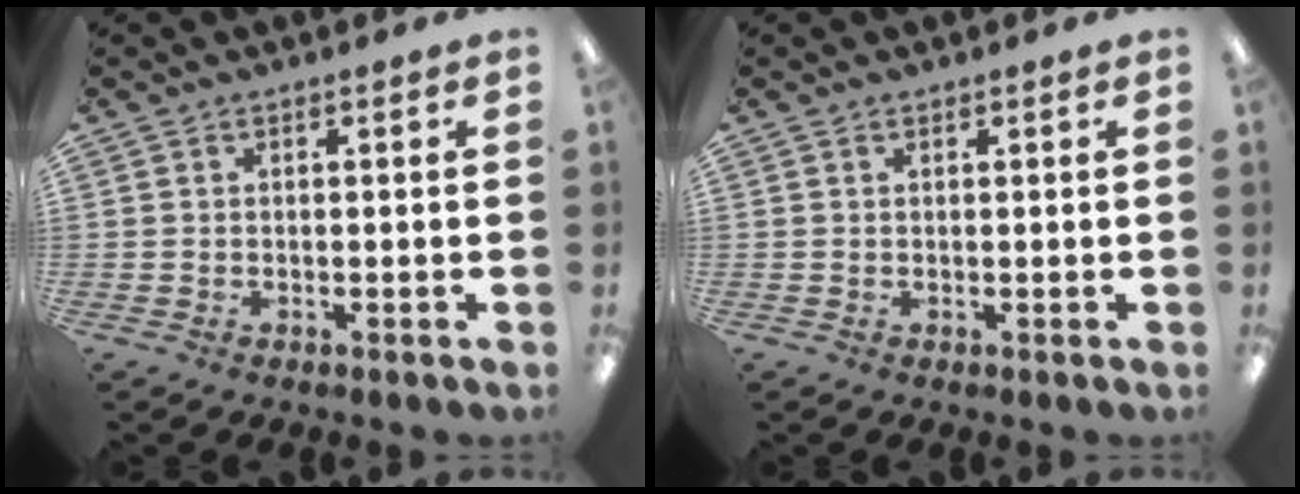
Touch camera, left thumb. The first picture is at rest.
{"total": 0.6, "force": [0.5, 0.3, 0.3], "torque": [-0.006, 0.002, 0.008]}